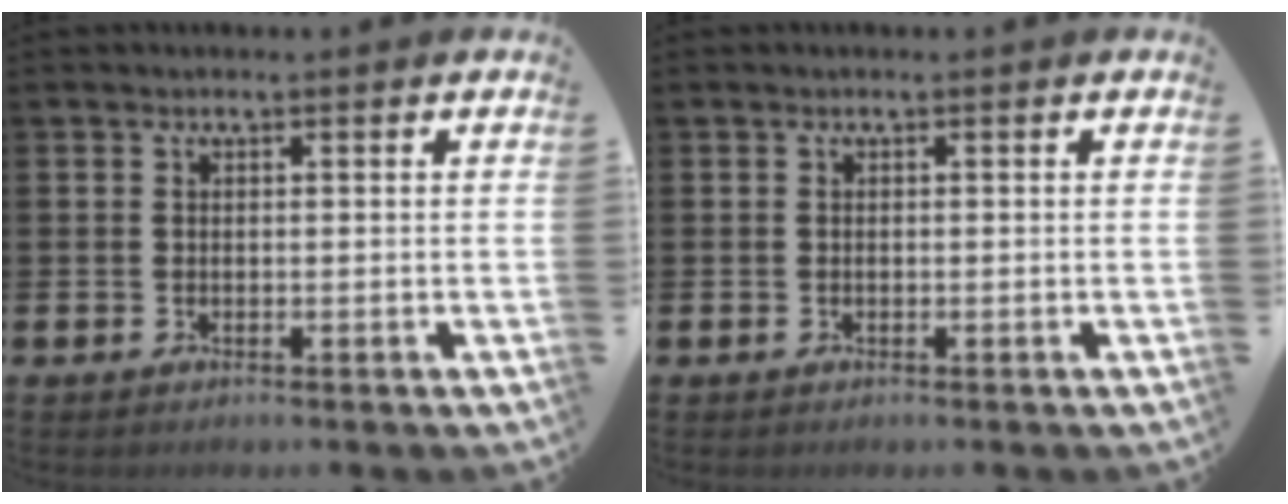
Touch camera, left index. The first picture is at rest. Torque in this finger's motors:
{"motor_torque": [-0.09, 0.00, -0.05, -0.01]}